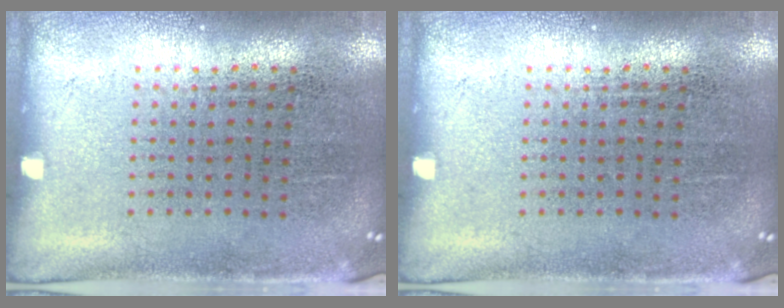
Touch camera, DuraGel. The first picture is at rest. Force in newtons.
{"total": 0.0}